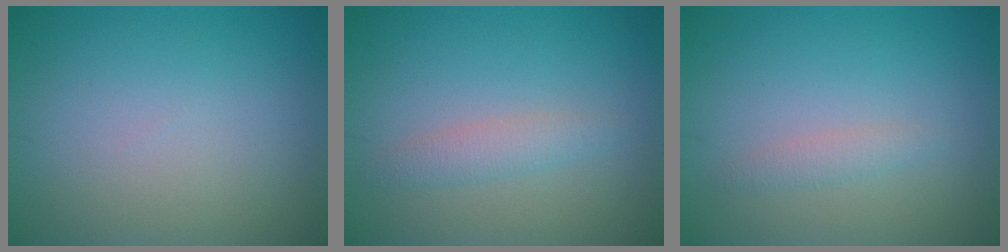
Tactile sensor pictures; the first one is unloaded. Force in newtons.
{"total": 1.9, "press": 1.9, "slide": 0.0}
{"total": 1.2, "press": 1.2, "slide": 0.0}